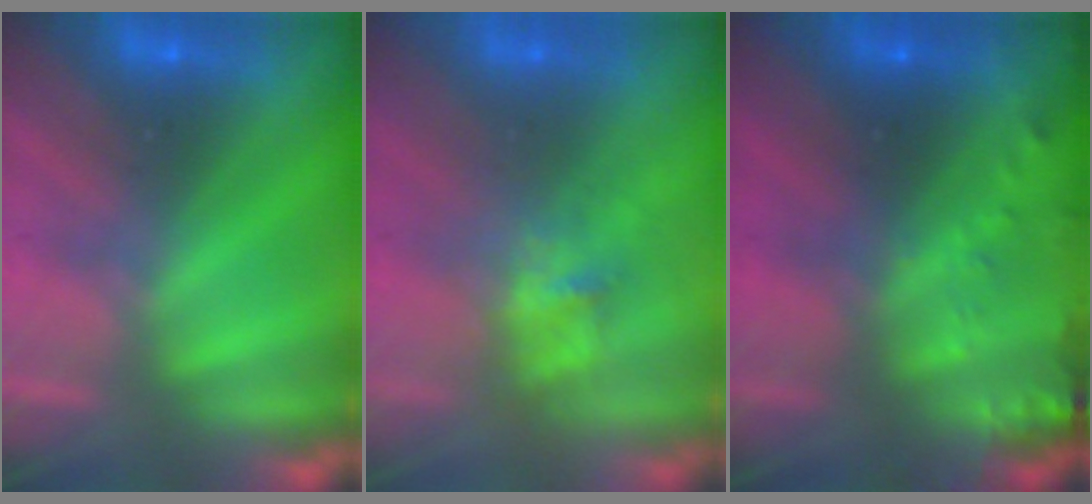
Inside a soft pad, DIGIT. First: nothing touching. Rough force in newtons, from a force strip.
{"total": 2.9}
{"total": 8.4}